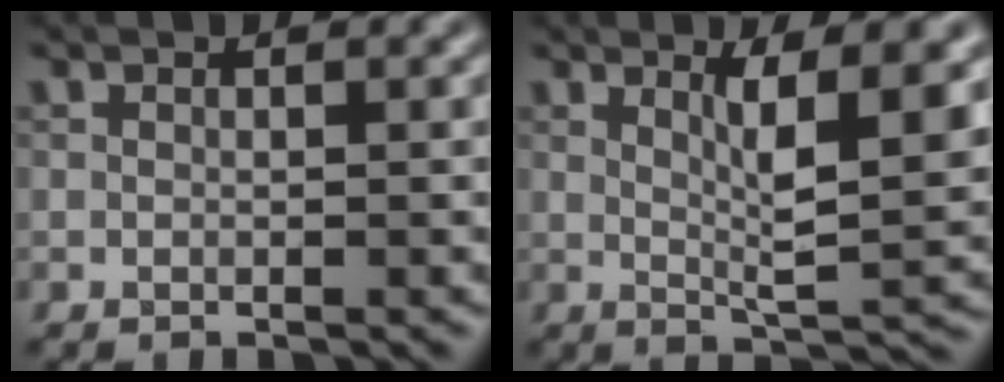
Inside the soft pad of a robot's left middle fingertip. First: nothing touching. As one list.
[{"total": 5.5, "force": [1.5, 0.9, 5.1], "torque": [-0.089, -0.008, 0.029]}]